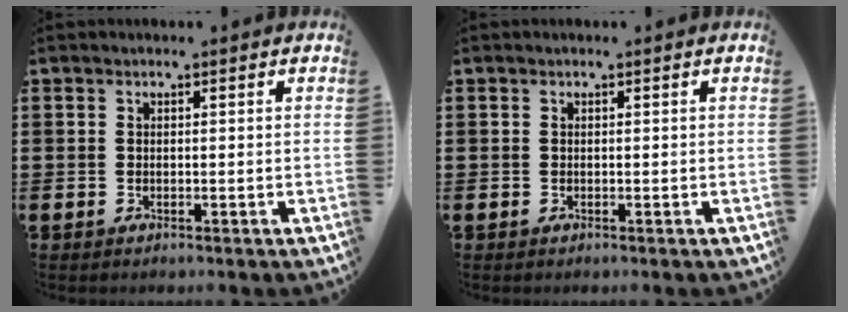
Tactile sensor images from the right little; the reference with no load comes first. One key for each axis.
{"total": 0.0}